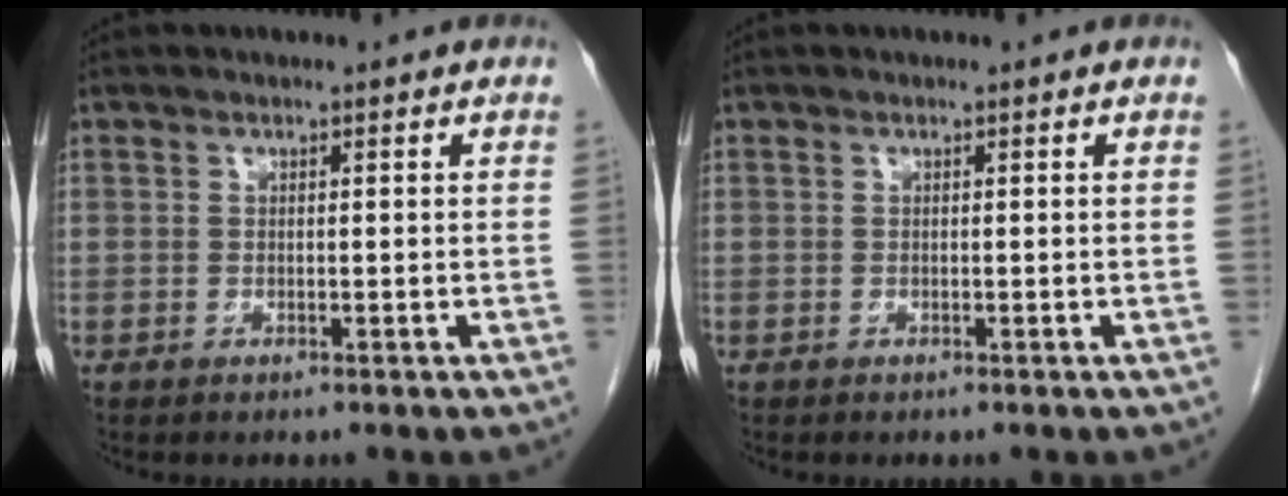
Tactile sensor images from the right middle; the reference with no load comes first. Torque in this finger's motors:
{"motor_torque": [0.65, -0.50, 0.08, 0.01]}